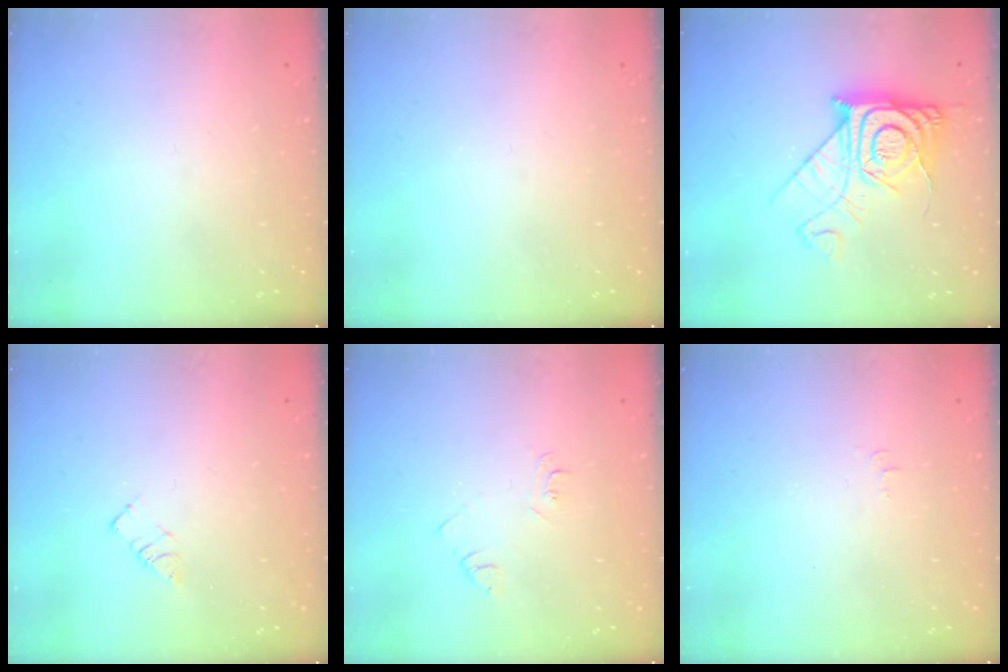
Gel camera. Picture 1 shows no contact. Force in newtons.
{"total": 0.0}
{"total": 15.1, "press": 15.0, "slide": 1.4}
{"total": 3.4, "press": 3.4, "slide": 0.2}
{"total": 4.2, "press": 4.1, "slide": 0.6}
{"total": 3.3, "press": 3.3, "slide": 0.5}